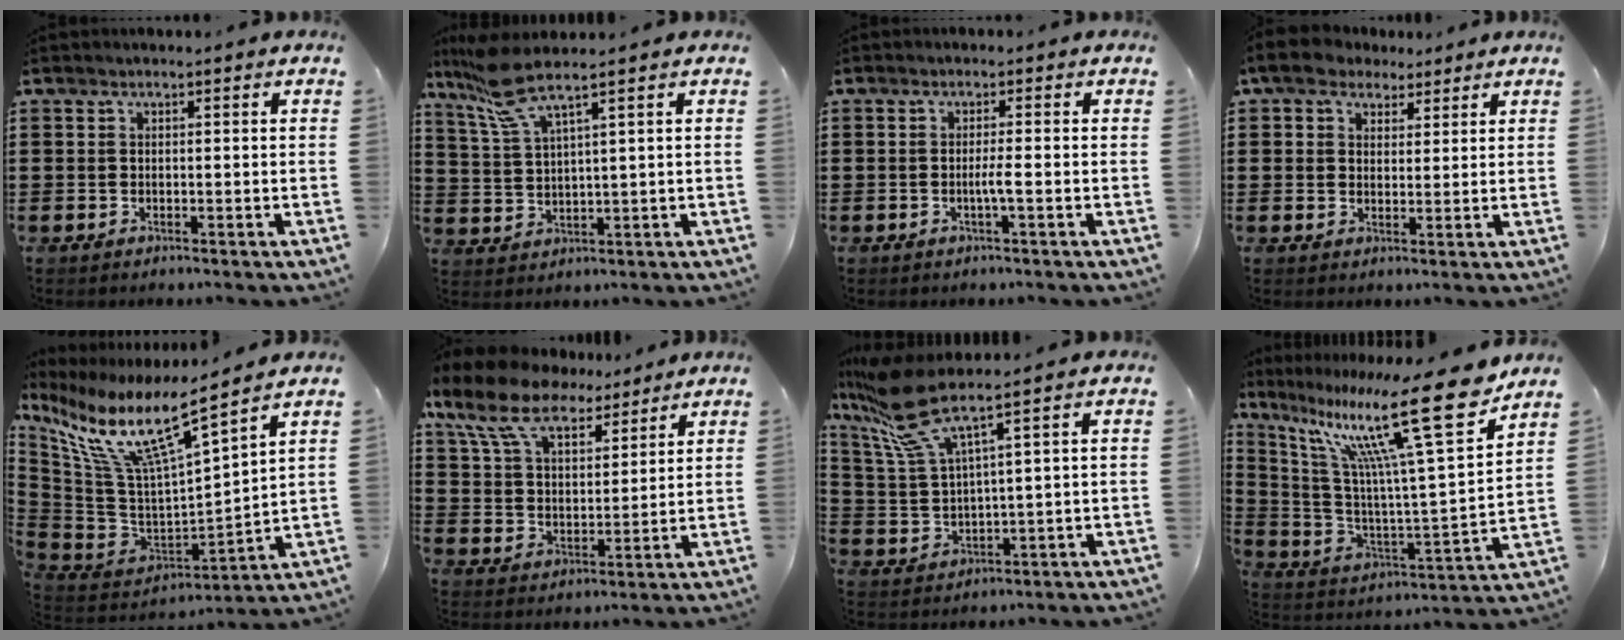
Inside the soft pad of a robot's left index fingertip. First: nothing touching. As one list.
[{"total": 7.0, "force": [4.9, 0.7, 4.9], "torque": [-0.128, -0.012, 0.083]}, {"total": 2.3, "force": [-0.5, -0.1, 2.2], "torque": [-0.039, -0.003, -0.011]}, {"total": 5.4, "force": [3.6, 3.4, 2.0], "torque": [-0.060, 0.011, 0.067]}, {"total": 12.5, "force": [7.4, 2.2, 9.8], "torque": [-0.222, -0.055, 0.119]}, {"total": 10.7, "force": [8.5, 4.1, 5.2], "torque": [-0.136, -0.028, 0.155]}, {"total": 8.8, "force": [5.8, 1.4, 6.5], "torque": [-0.170, -0.031, 0.097]}, {"total": 20.3, "force": [13.1, 2.2, 15.4], "torque": [-0.307, -0.077, 0.203]}]